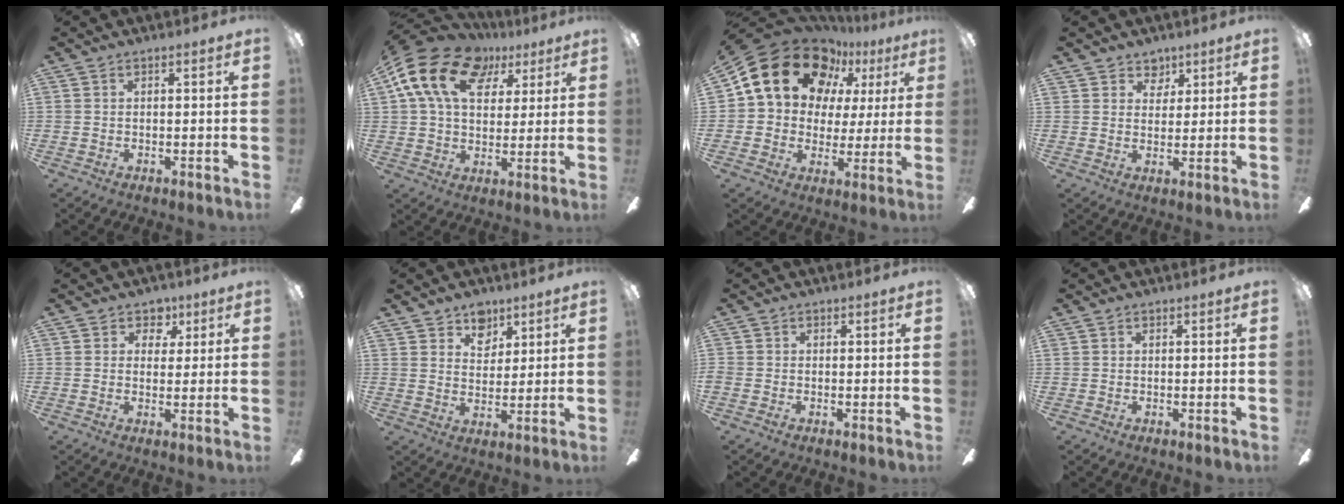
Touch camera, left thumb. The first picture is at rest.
{"total": 17.6, "force": [8.0, 11.7, 10.4], "torque": [-0.198, -0.021, 0.146]}
{"total": 19.8, "force": [9.4, 14.5, 9.5], "torque": [-0.157, -0.033, 0.178]}
{"total": 5.1, "force": [3.8, 3.3, 0.5], "torque": [-0.005, -0.024, 0.070]}
{"total": 4.6, "force": [2.5, 3.7, 1.0], "torque": [-0.002, -0.009, 0.040]}
{"total": 6.8, "force": [5.2, 4.2, 1.0], "torque": [-0.013, -0.033, 0.096]}
{"total": 0.6, "force": [-0.3, 0.5, 0.2], "torque": [-0.005, 0.000, -0.005]}
{"total": 0.0}